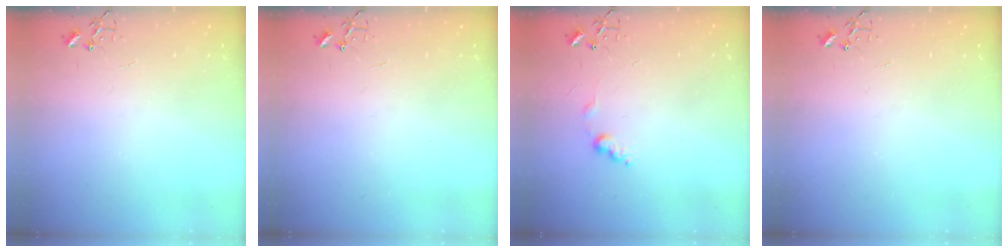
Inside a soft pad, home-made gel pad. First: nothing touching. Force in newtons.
{"total": 0.0}
{"total": 7.0, "press": 7.0, "slide": 0.8}
{"total": 0.0}